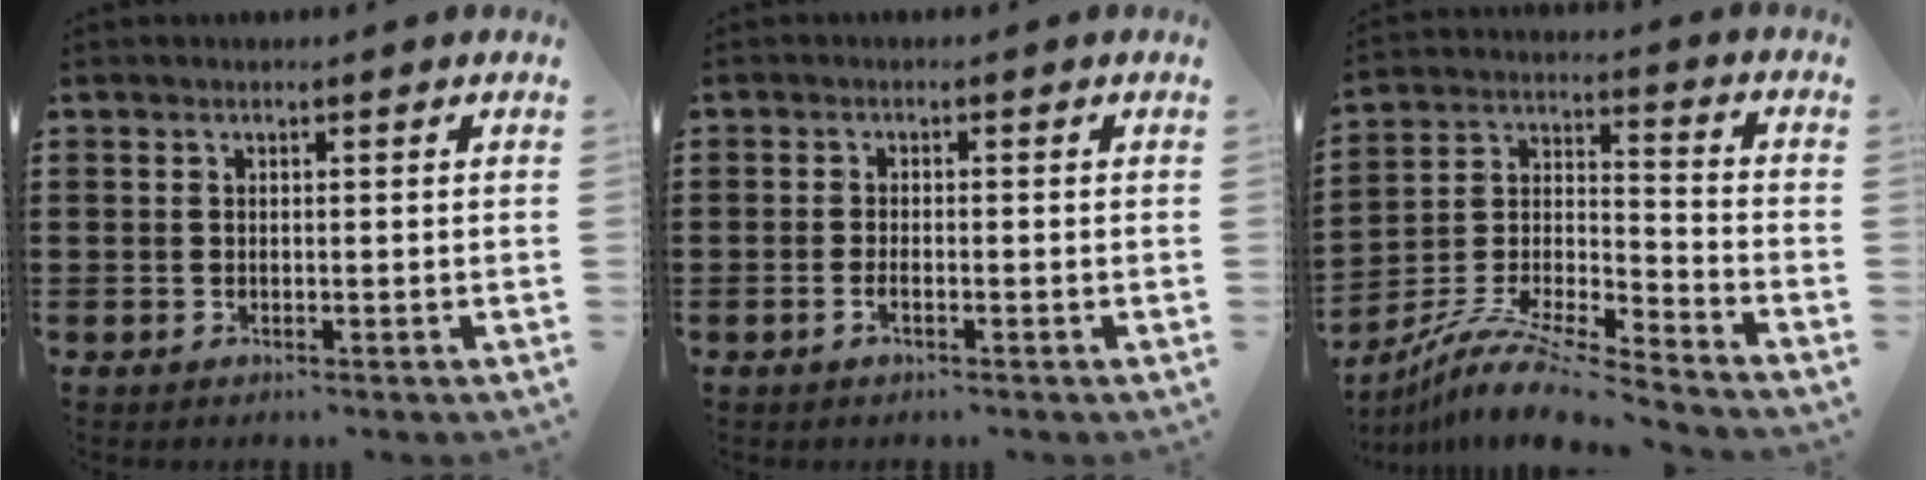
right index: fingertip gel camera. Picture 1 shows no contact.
{"total": 1.3, "force": [-0.7, 0.2, 1.2], "torque": [-0.023, -0.005, -0.010]}
{"total": 10.0, "force": [-9.1, 0.7, 4.1], "torque": [-0.081, 0.006, -0.183]}